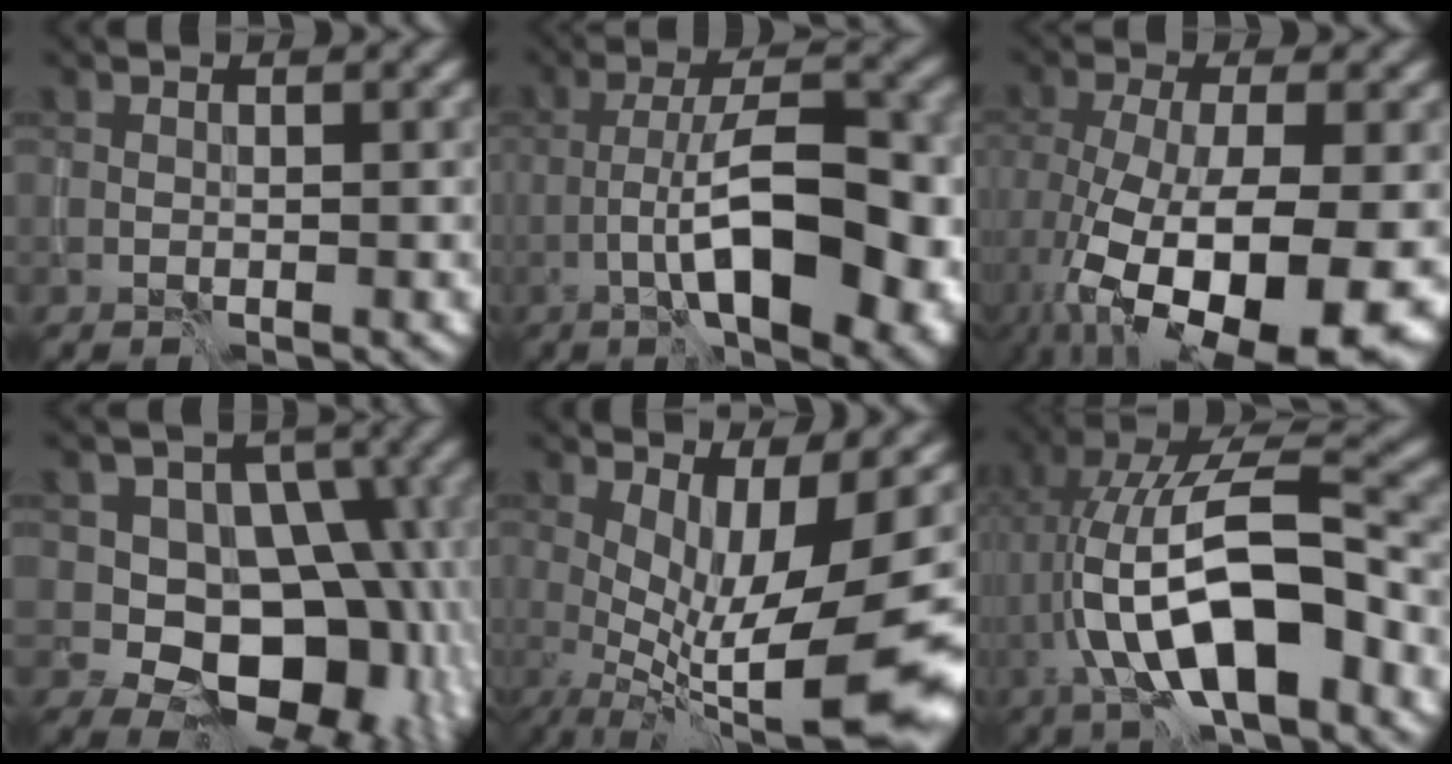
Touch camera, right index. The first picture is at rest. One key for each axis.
{"total": 10.1, "fx": -3.5, "fy": 3.1, "fz": 8.9, "tx": -0.136, "ty": 0.013, "tz": -0.059}
{"total": 13.9, "fx": -5.0, "fy": 5.7, "fz": 11.7, "tx": -0.199, "ty": -0.037, "tz": -0.068}
{"total": 12.6, "fx": -1.5, "fy": 9.5, "fz": 8.1, "tx": -0.075, "ty": 0.003, "tz": -0.035}
{"total": 10.3, "fx": -1.5, "fy": 2.3, "fz": 10.0, "tx": -0.167, "ty": -0.012, "tz": -0.014}
{"total": 11.4, "fx": -2.9, "fy": 4.1, "fz": 10.3, "tx": -0.182, "ty": 0.020, "tz": -0.053}